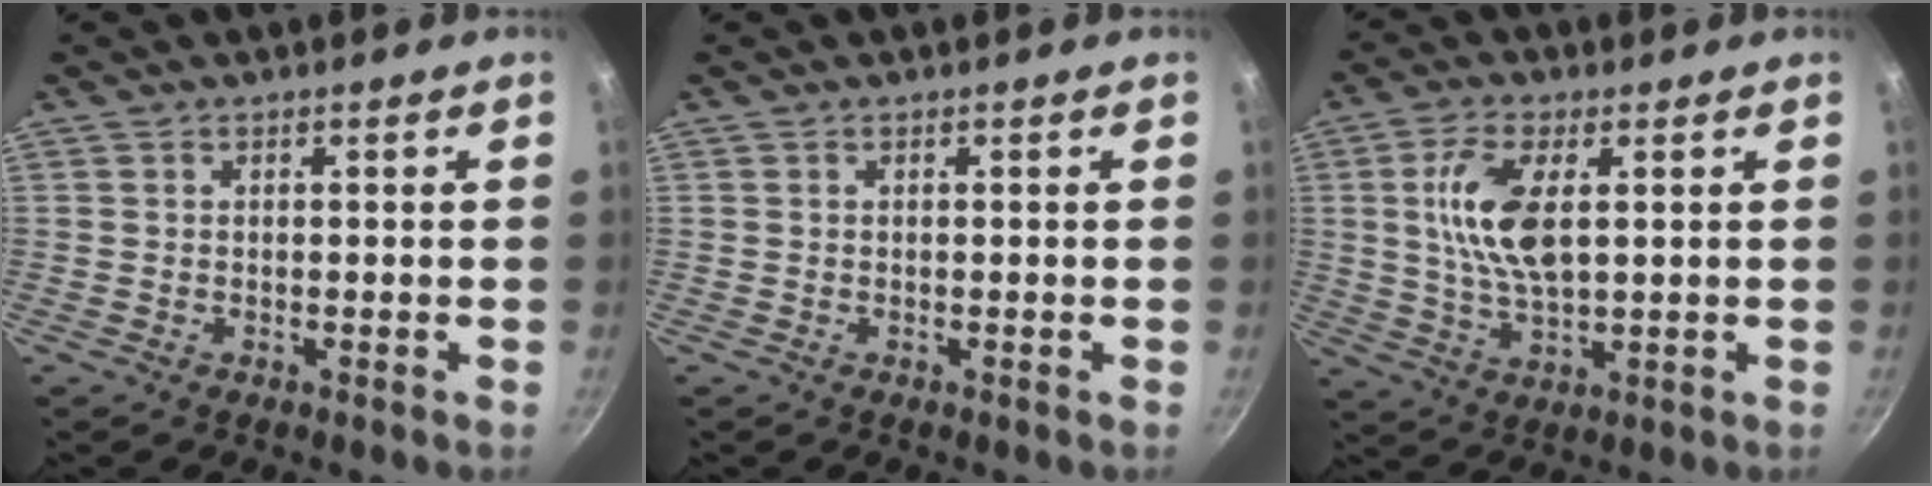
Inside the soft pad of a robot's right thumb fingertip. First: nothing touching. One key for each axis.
{"total": 0.0}
{"total": 10.8, "fx": 2.2, "fy": 5.0, "fz": 9.3, "tx": -0.178, "ty": -0.006, "tz": 0.044}